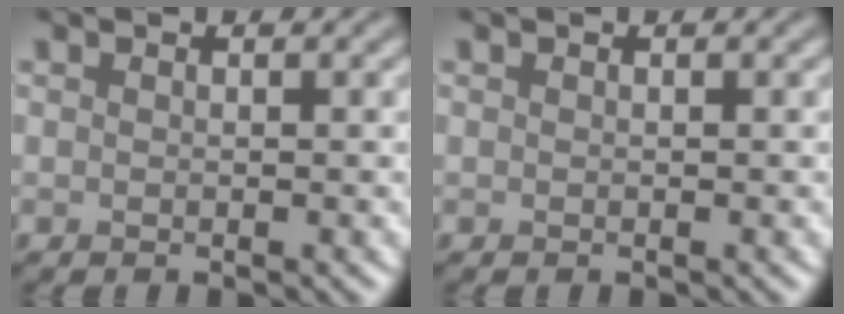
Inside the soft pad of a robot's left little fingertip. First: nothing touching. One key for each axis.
{"total": 0.0}